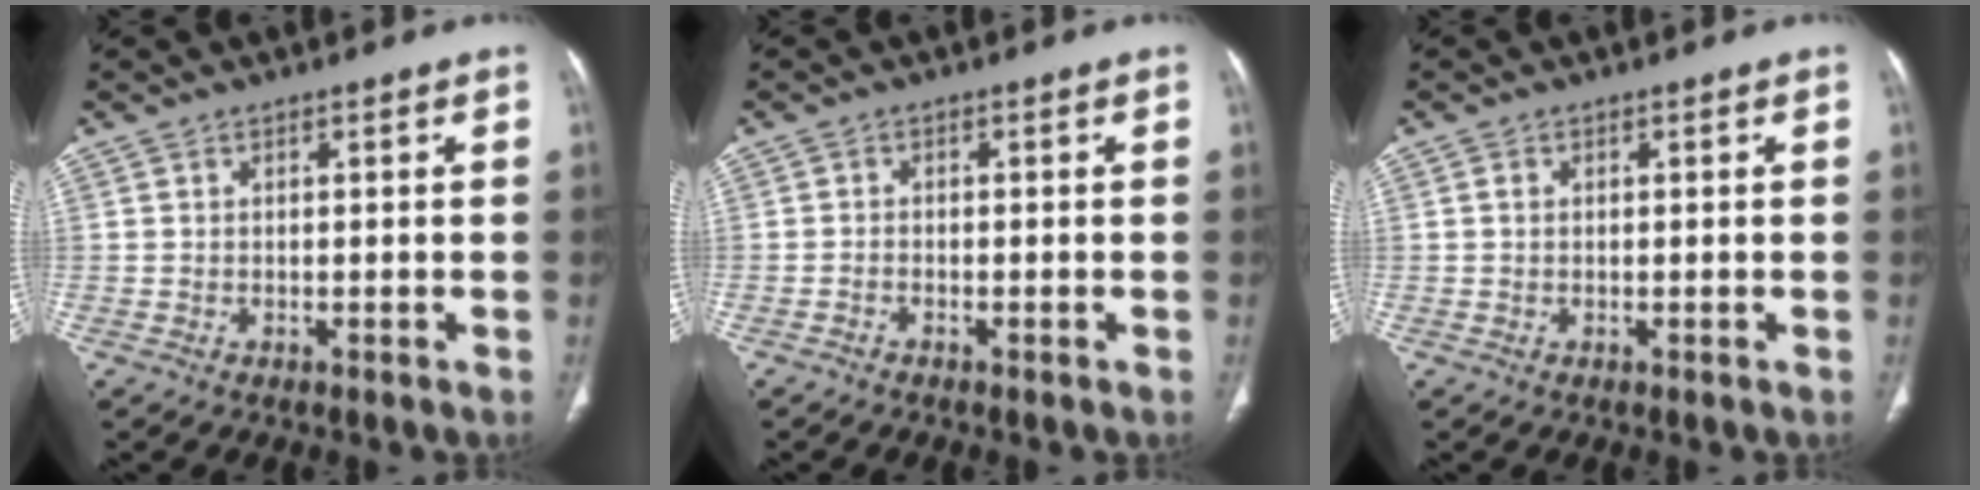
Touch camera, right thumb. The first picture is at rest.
{"total": 0.7, "force": [-0.6, 0.3, 0.2], "torque": [-0.006, 0.004, -0.016]}
{"total": 0.6, "force": [0.1, 0.5, 0.4], "torque": [-0.006, 0.001, 0.000]}